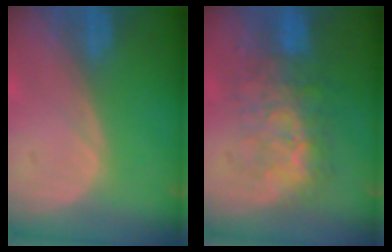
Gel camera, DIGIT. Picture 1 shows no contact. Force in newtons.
{"total": 8.7, "press": 8.3, "slide": 2.5}